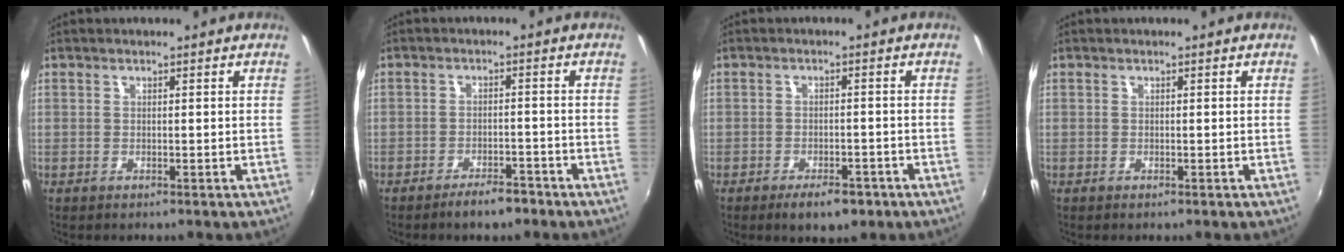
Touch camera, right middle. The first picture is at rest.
{"total": 4.8, "force": [-3.8, 1.5, 2.5], "torque": [-0.055, 0.000, -0.058]}
{"total": 6.3, "force": [-4.2, 2.5, 3.9], "torque": [-0.082, -0.010, -0.059]}
{"total": 0.0}